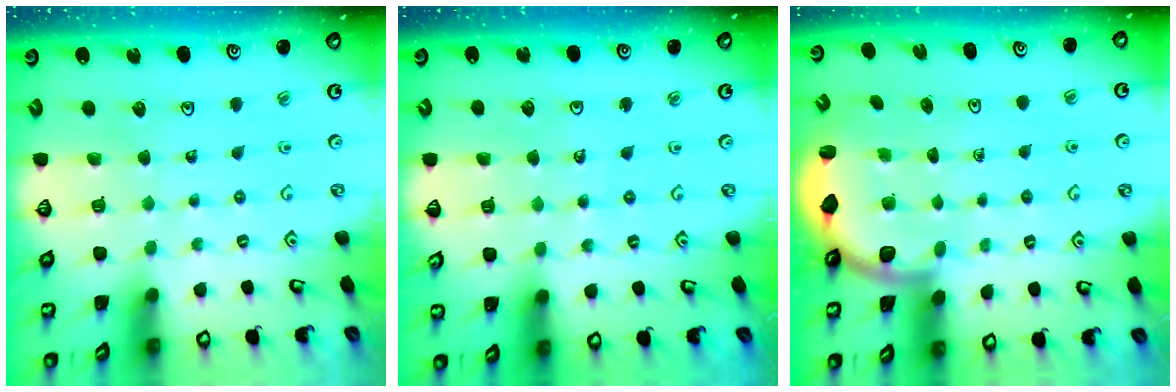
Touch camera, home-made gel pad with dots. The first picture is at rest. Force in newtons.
{"total": 2.6, "press": 2.6, "slide": 0.3}
{"total": 2.6, "press": 2.5, "slide": 0.6}